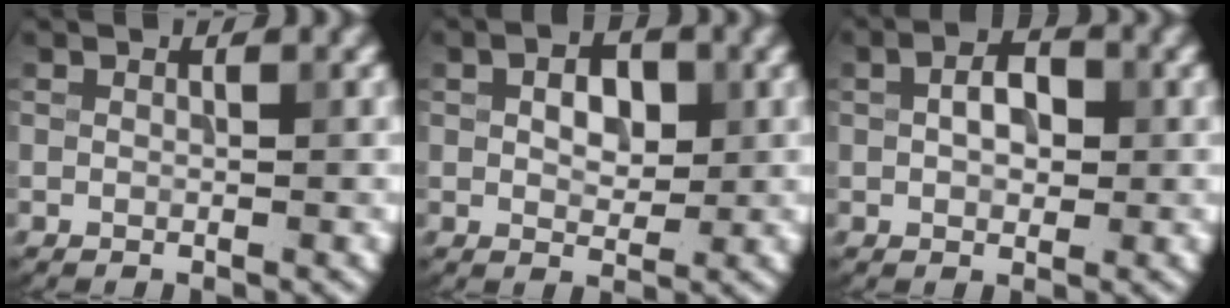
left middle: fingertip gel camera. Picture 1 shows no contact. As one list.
[{"total": 3.2, "force": [0.6, 2.1, 2.4], "torque": [-0.041, 0.002, 0.009]}, {"total": 3.1, "force": [0.3, 2.0, 2.4], "torque": [-0.042, 0.007, 0.001]}]